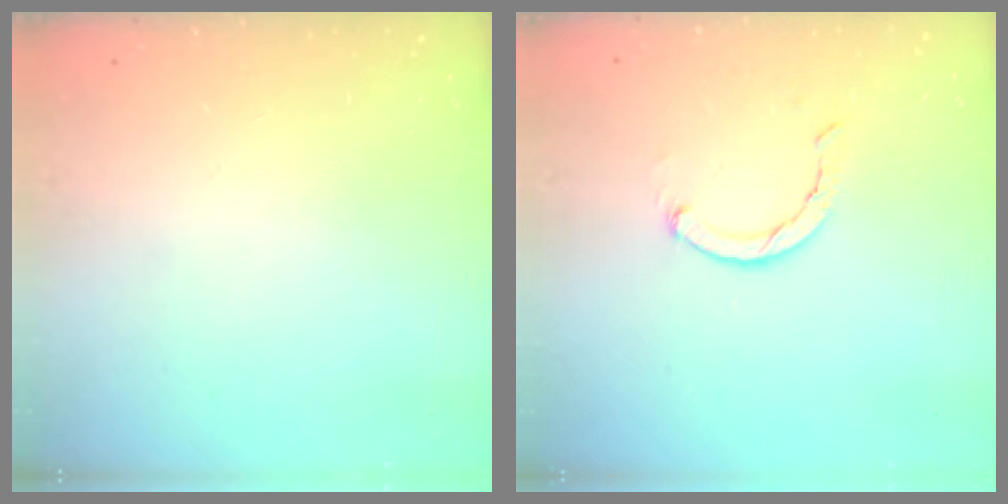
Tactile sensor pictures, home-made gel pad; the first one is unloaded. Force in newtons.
{"total": 1.9, "press": 1.9, "slide": 0.3}